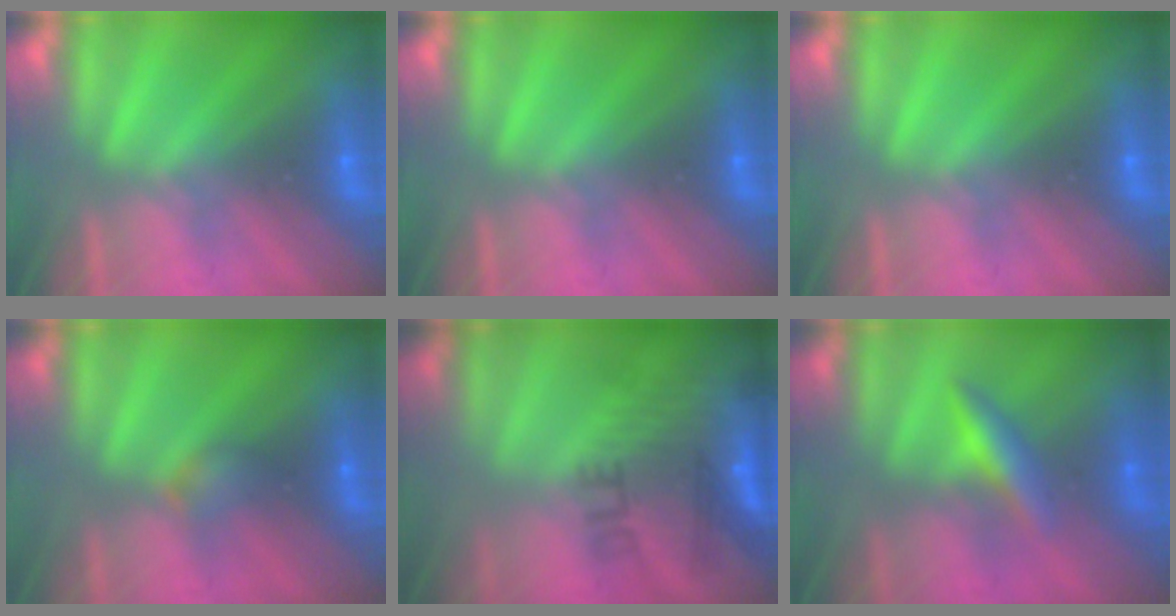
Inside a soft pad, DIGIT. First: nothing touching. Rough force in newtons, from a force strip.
{"total": 0.0}
{"total": 0.0}
{"total": 2.2}
{"total": 6.1}
{"total": 2.5}